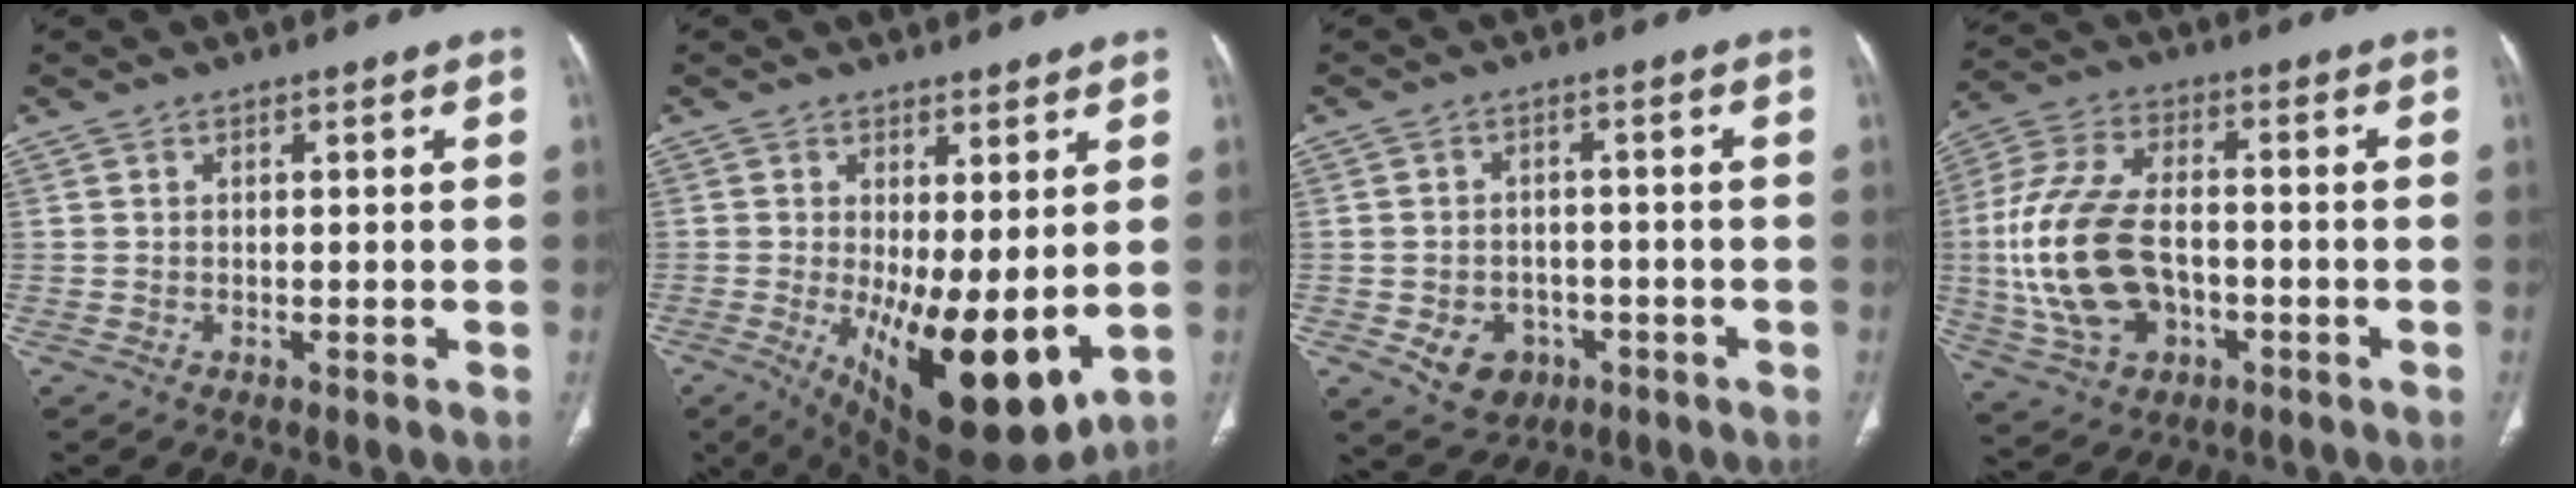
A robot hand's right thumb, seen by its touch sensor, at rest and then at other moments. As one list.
[{"total": 15.6, "force": [-1.8, 5.7, 14.4], "torque": [-0.220, -0.037, -0.008]}, {"total": 7.0, "force": [-2.6, 5.6, 3.2], "torque": [-0.034, 0.017, -0.030]}, {"total": 17.9, "force": [-2.4, 11.0, 13.9], "torque": [-0.293, 0.015, -0.036]}]